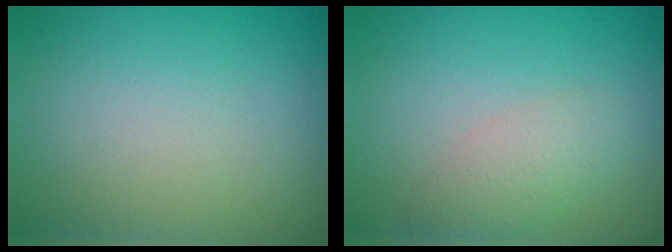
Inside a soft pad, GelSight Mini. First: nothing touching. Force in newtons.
{"total": 2.3, "press": 2.3, "slide": 0.1}